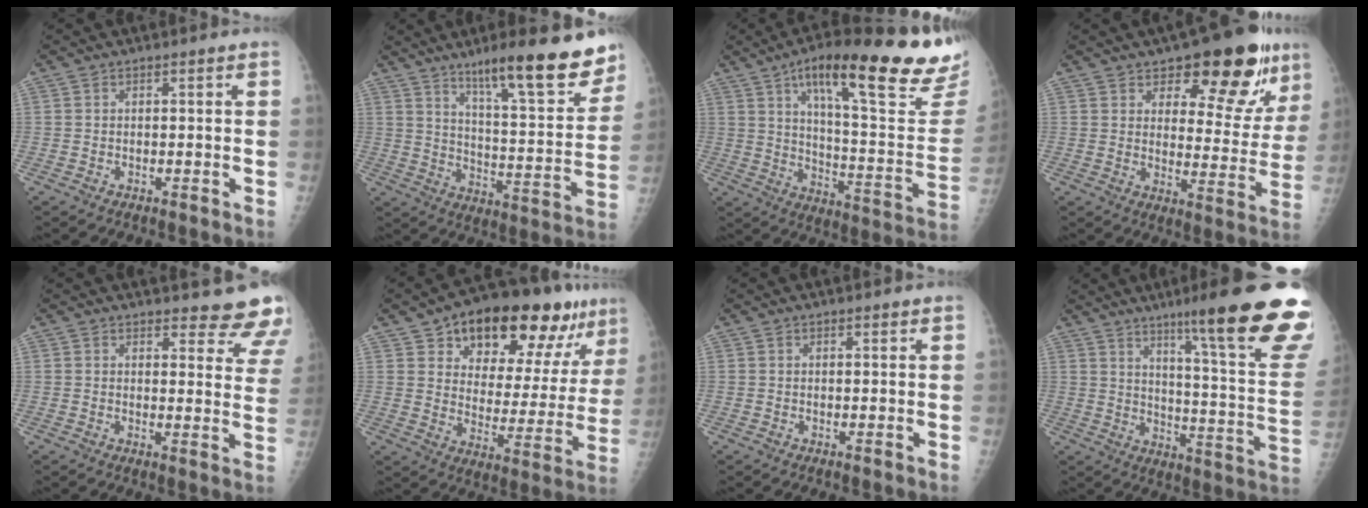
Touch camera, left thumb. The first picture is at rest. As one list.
[{"total": 19.8, "force": [13.7, 3.9, 13.8], "torque": [-0.165, -0.076, 0.213]}, {"total": 28.6, "force": [18.7, 5.8, 20.8], "torque": [-0.272, -0.068, 0.269]}, {"total": 17.5, "force": [10.8, 7.8, 11.3], "torque": [-0.083, -0.059, 0.148]}, {"total": 11.1, "force": [10.5, 2.7, 2.3], "torque": [0.019, -0.082, 0.095]}, {"total": 23.4, "force": [14.2, 10.8, 15.1], "torque": [-0.169, -0.032, 0.212]}, {"total": 0.6, "force": [0.5, 0.2, 0.3], "torque": [-0.005, -0.003, 0.007]}, {"total": 25.6, "force": [16.5, 2.3, 19.5], "torque": [-0.230, -0.087, 0.229]}]